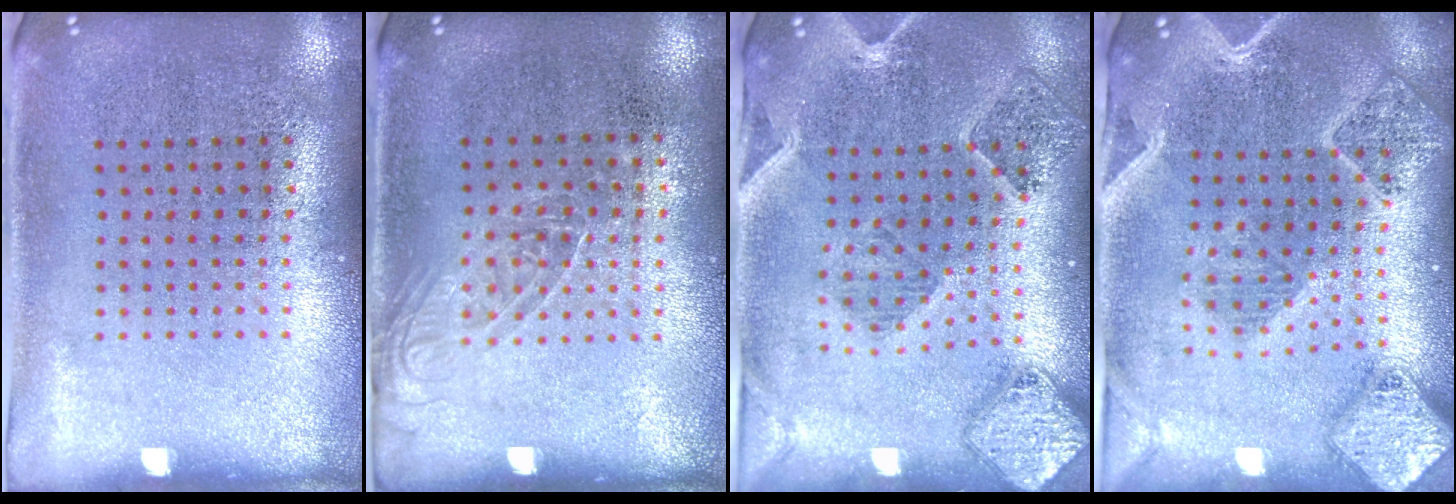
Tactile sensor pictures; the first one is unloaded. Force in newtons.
{"total": 1.2, "press": 1.1, "slide": 0.7}
{"total": 1.6, "press": 1.6, "slide": 0.3}
{"total": 2.8, "press": 2.4, "slide": 1.3}